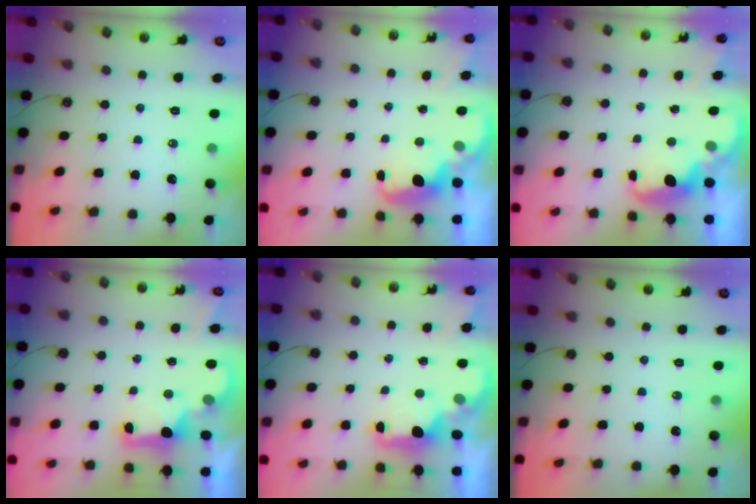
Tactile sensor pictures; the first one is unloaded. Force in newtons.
{"total": 2.5, "press": 2.5, "slide": 0.4}
{"total": 2.7, "press": 2.6, "slide": 0.5}
{"total": 2.8, "press": 2.8, "slide": 0.5}
{"total": 1.8, "press": 1.7, "slide": 0.5}
{"total": 0.0}